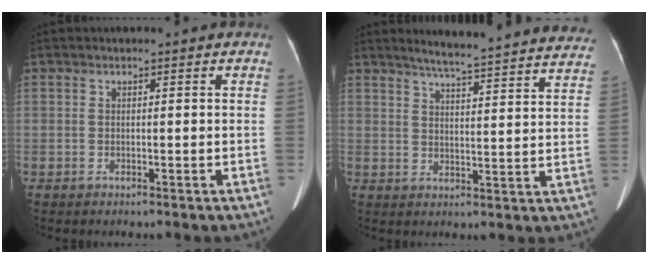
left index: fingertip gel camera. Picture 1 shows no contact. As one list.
[{"total": 24.1, "force": [22.3, 1.1, 9.0], "torque": [-0.125, -0.050, 0.263]}]